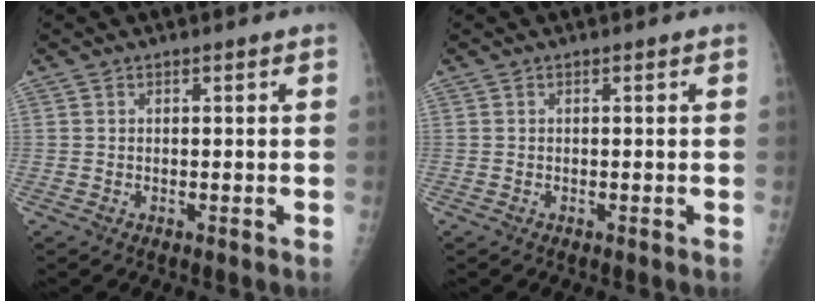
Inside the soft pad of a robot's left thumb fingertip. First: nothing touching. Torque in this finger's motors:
{"motor_torque": [0.00, 0.00, 0.00, 0.00, 0.00]}